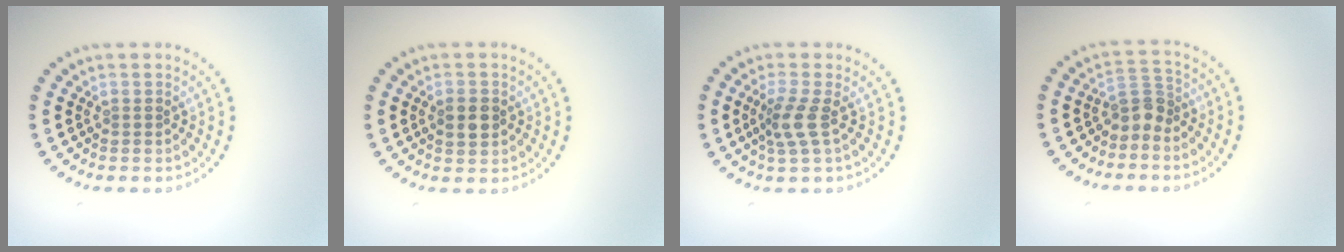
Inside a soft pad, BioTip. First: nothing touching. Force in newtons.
{"total": 2.2, "press": 2.2, "slide": 0.0}
{"total": 2.4, "press": 1.9, "slide": 1.5}
{"total": 2.2, "press": 1.7, "slide": 1.5}